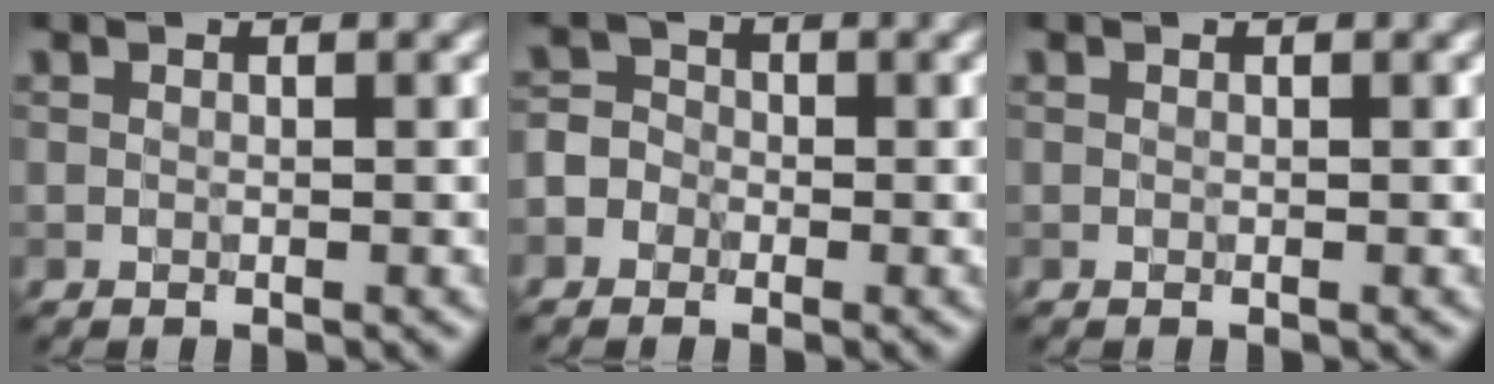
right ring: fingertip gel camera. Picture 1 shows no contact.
{"total": 2.9, "force": [-1.4, 2.4, 0.8], "torque": [0.002, 0.012, -0.037]}
{"total": 0.0}